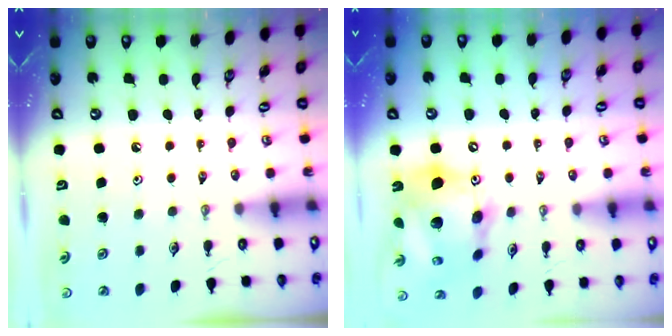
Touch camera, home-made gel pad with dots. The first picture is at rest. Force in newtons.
{"total": 18.8, "press": 18.6, "slide": 2.5}